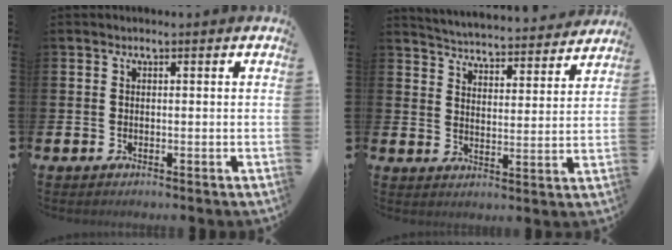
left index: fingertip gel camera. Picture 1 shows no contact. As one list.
[{"total": 5.0, "force": [4.9, 0.5, 0.1], "torque": [-0.020, -0.046, 0.082]}]